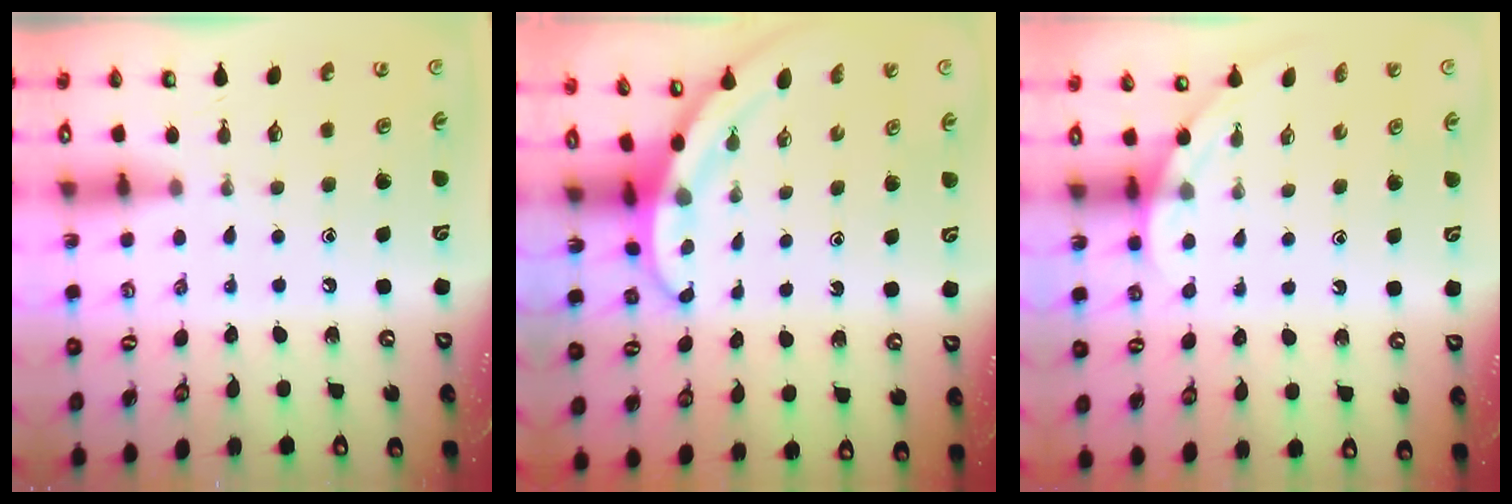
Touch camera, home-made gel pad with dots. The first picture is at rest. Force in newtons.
{"total": 3.2, "press": 3.2, "slide": 0.1}
{"total": 2.2, "press": 2.2, "slide": 0.0}